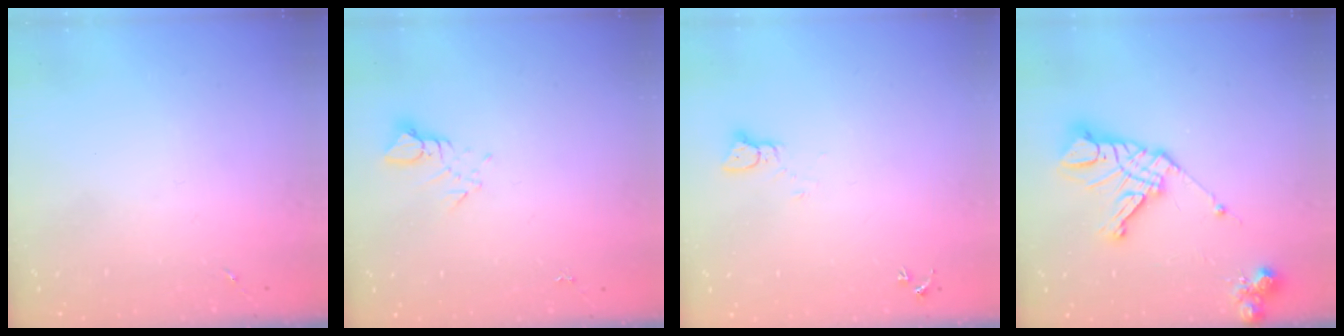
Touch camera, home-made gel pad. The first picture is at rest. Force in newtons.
{"total": 3.2, "press": 3.2, "slide": 0.2}
{"total": 2.2, "press": 2.2, "slide": 0.2}
{"total": 16.3, "press": 16.2, "slide": 1.8}